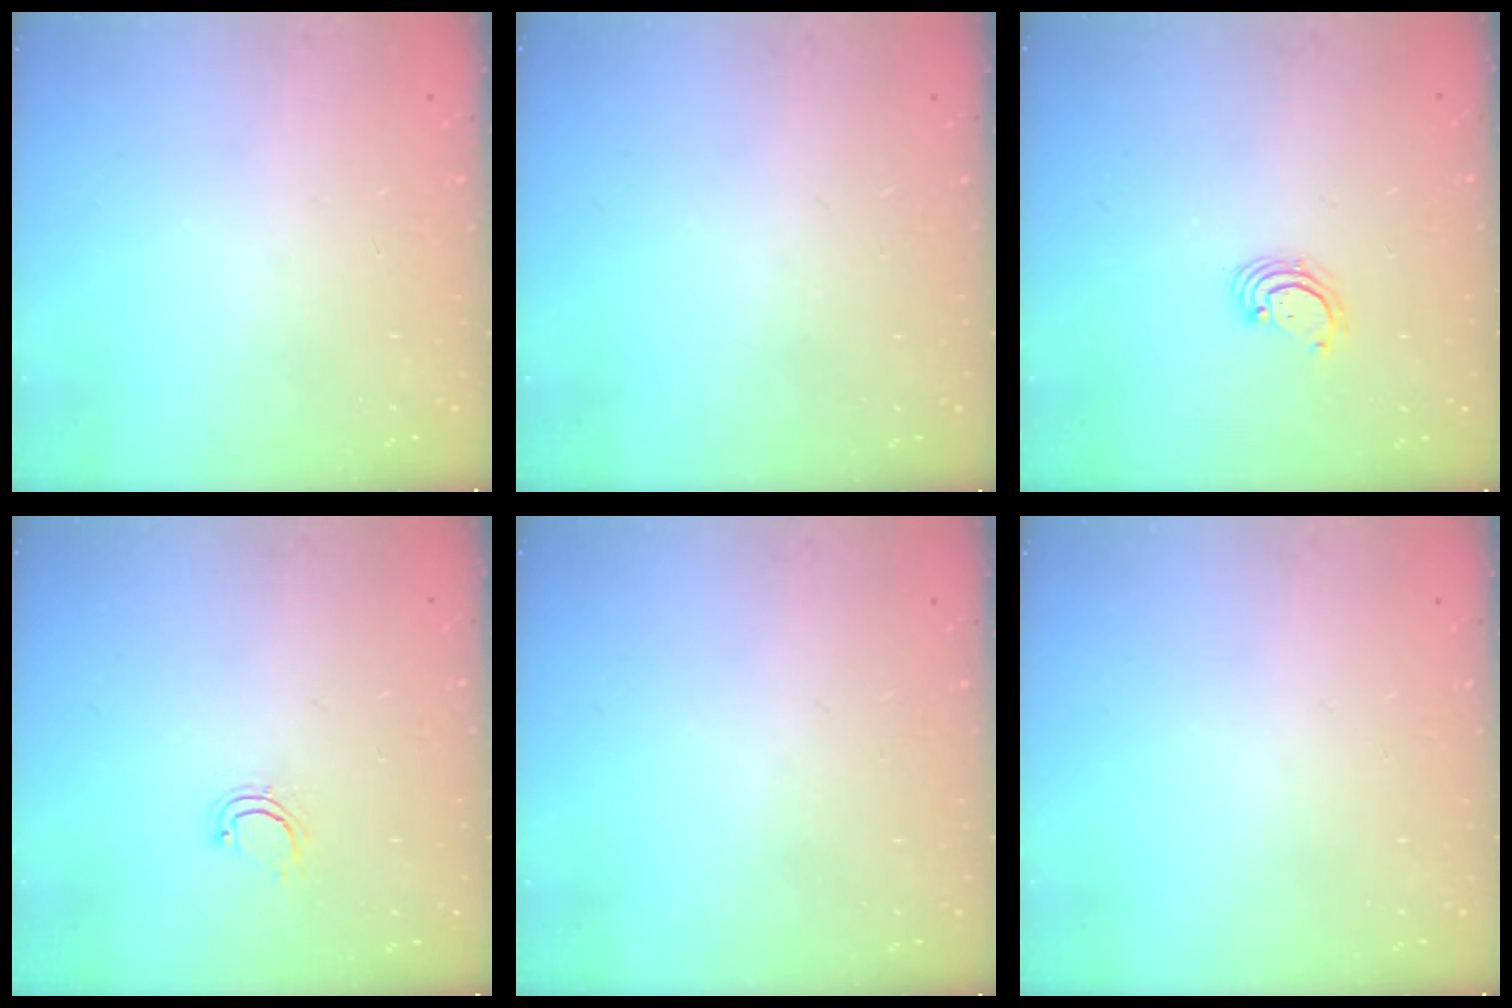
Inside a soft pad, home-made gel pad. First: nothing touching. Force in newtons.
{"total": 0.0}
{"total": 2.8, "press": 2.8, "slide": 0.3}
{"total": 4.2, "press": 4.1, "slide": 0.8}
{"total": 0.0}
{"total": 0.0}